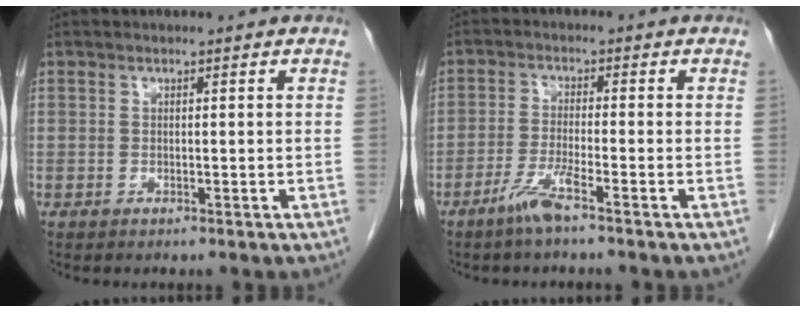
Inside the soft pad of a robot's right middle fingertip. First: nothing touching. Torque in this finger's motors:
{"motor_torque": [0.57, -0.62, 0.29, 0.09]}